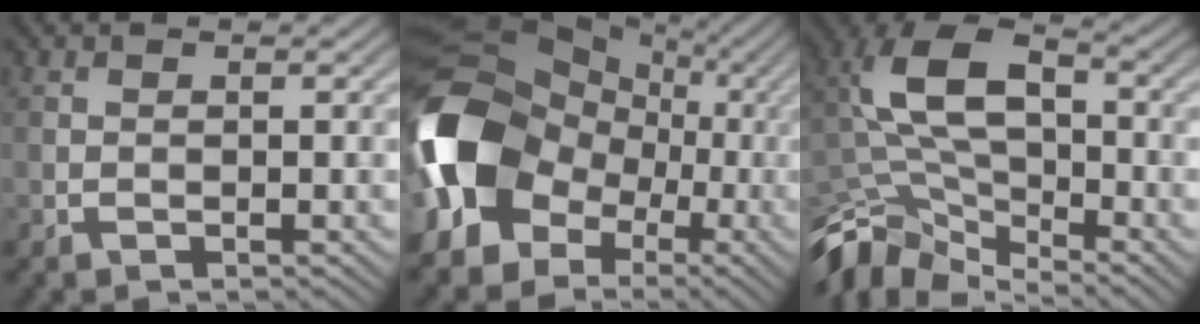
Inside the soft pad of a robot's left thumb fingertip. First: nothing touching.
{"total": 17.9, "force": [-3.0, 14.2, 10.5], "torque": [-0.251, -0.012, -0.063]}
{"total": 10.9, "force": [-5.0, 5.8, 7.8], "torque": [-0.161, -0.003, -0.112]}